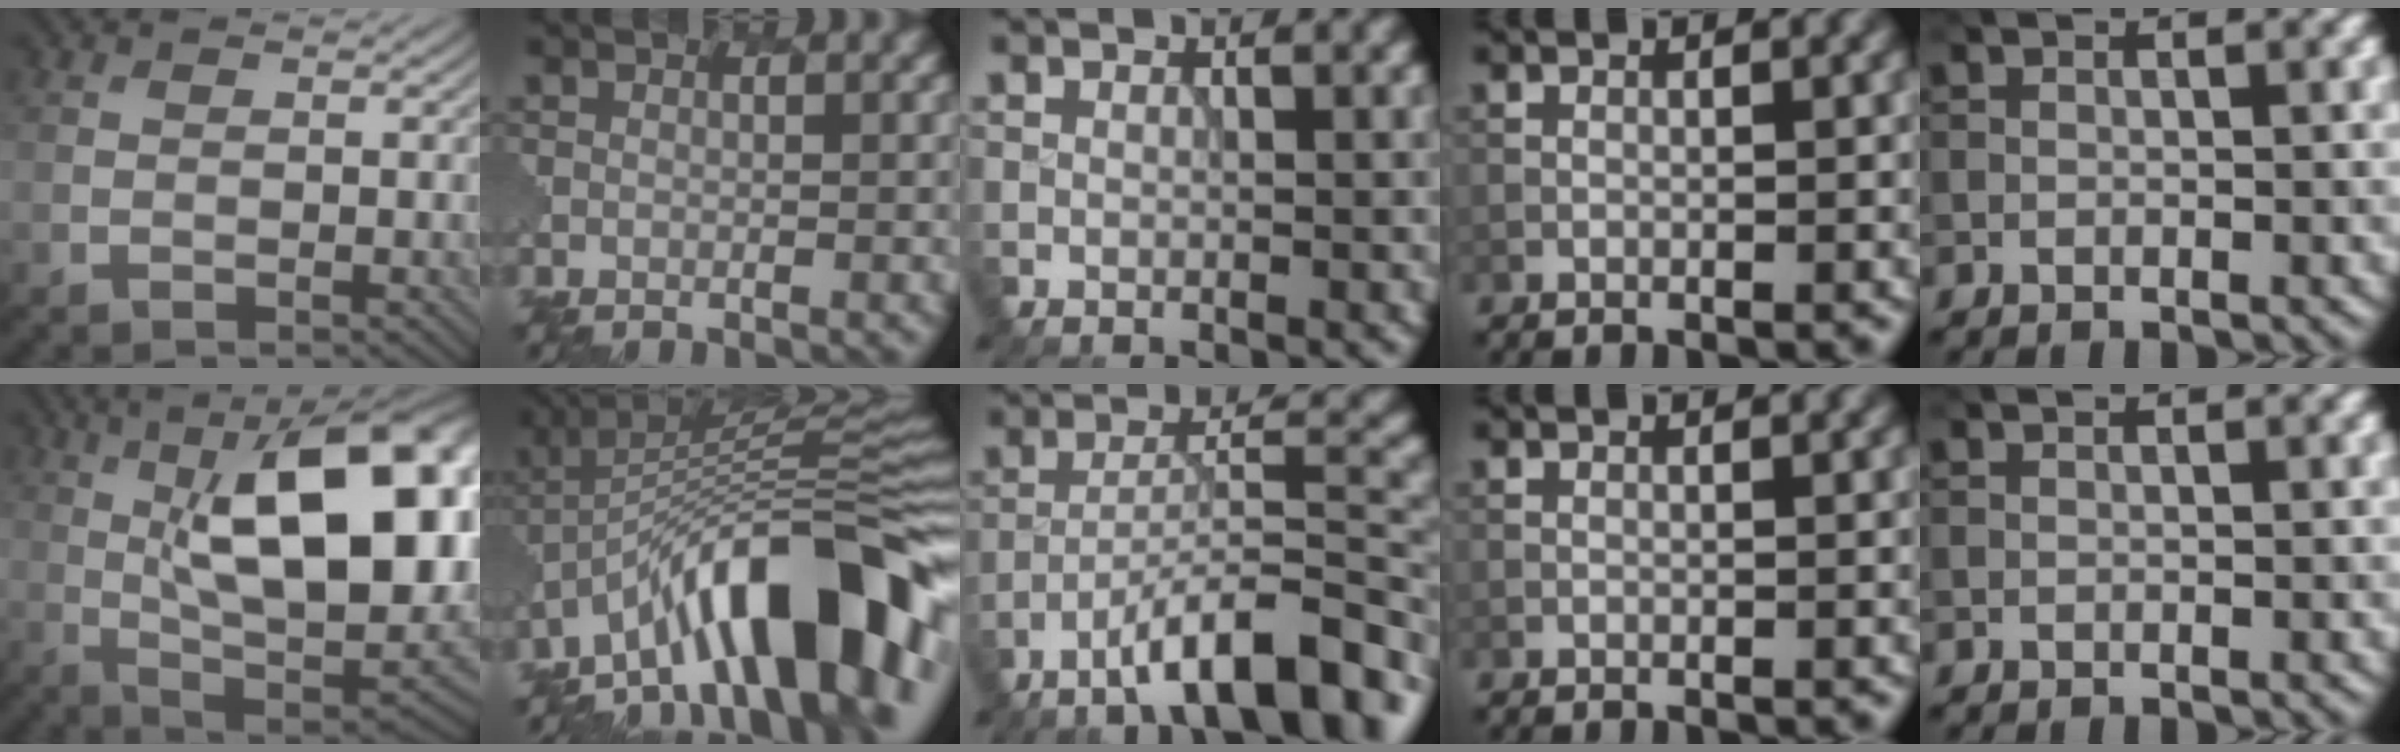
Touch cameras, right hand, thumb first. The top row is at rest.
{"thumb": {"total": 21.1, "force": [4.5, 9.5, 18.3], "torque": [-0.257, 0.023, 0.063]}, "index": {"total": 12.1, "force": [-6.7, 3.4, 9.4], "torque": [-0.127, 0.029, -0.107]}, "middle": {"total": 10.3, "force": [-6.8, 2.3, 7.3], "torque": [-0.111, 0.022, -0.112]}}